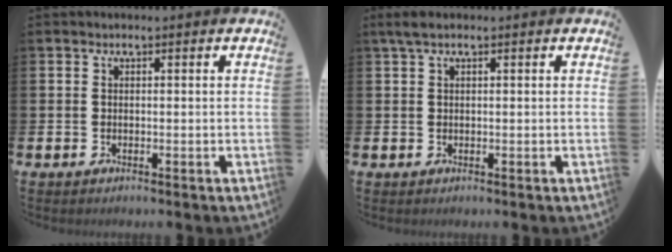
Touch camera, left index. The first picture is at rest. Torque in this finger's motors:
{"motor_torque": [-0.05, -0.10, 0.26, 0.07]}